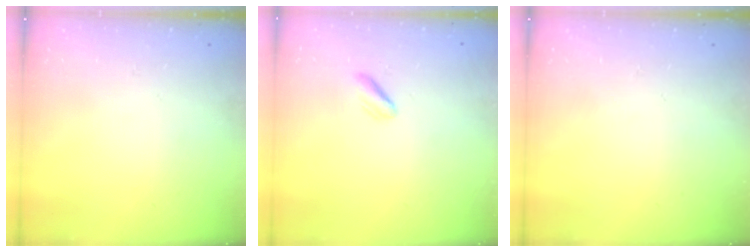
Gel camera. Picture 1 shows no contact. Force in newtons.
{"total": 2.0, "press": 2.0, "slide": 0.6}
{"total": 0.0}